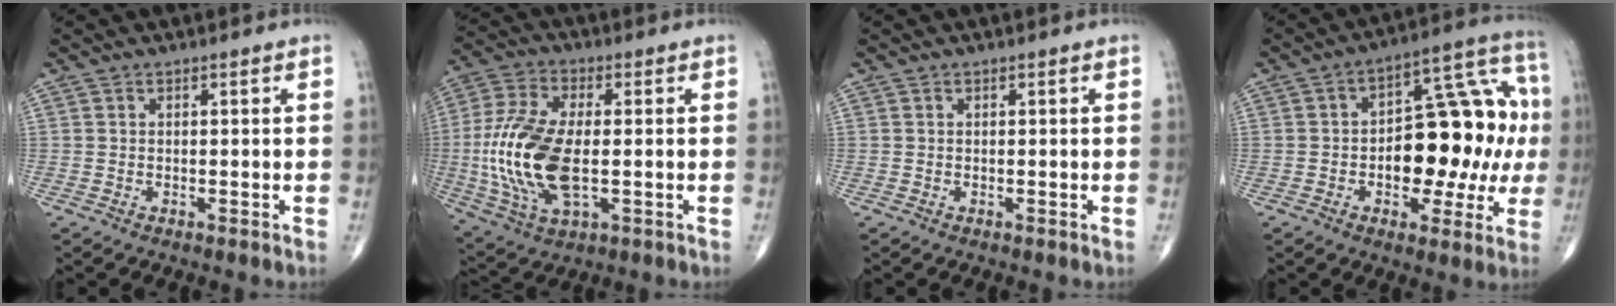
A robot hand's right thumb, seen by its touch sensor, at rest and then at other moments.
{"total": 17.7, "force": [-1.6, 8.4, 15.5], "torque": [-0.341, -0.002, -0.026]}
{"total": 0.0}
{"total": 20.6, "force": [-1.2, 11.1, 17.3], "torque": [-0.193, 0.042, -0.012]}